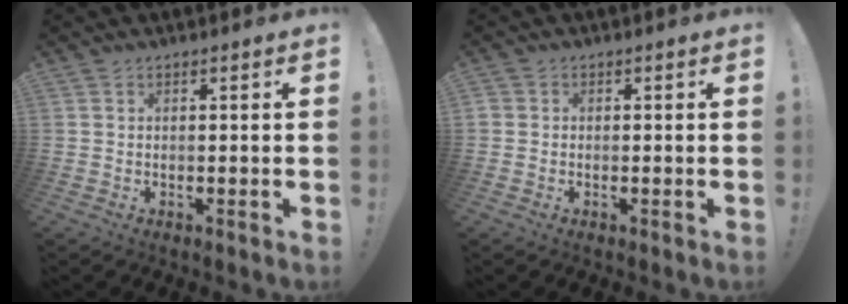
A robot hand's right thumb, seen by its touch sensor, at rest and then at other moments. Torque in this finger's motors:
{"motor_torque": [0.18, 0.01, 0.11, -0.18, 0.00]}